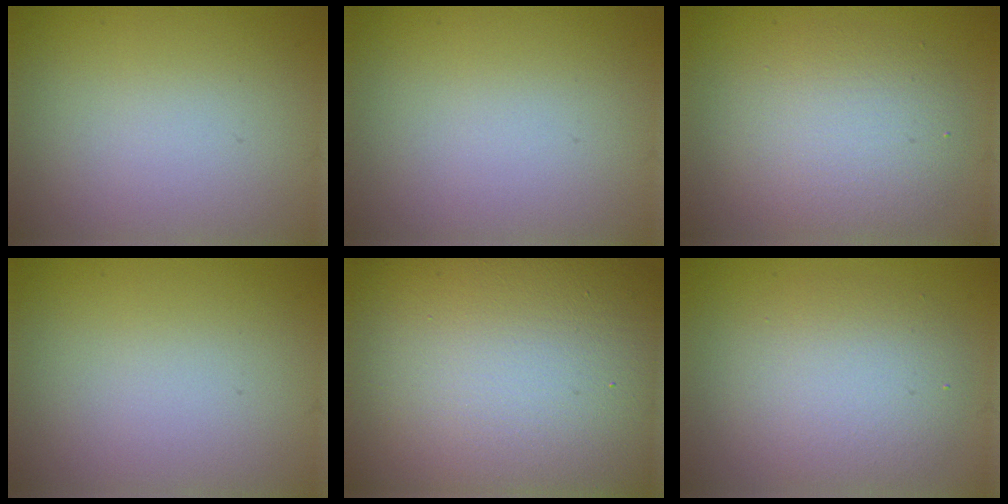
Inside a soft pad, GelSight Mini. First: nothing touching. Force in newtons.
{"total": 0.0}
{"total": 4.8, "press": 4.8, "slide": 0.2}
{"total": 0.0}
{"total": 24.9, "press": 24.8, "slide": 1.4}
{"total": 4.7, "press": 4.7, "slide": 0.4}